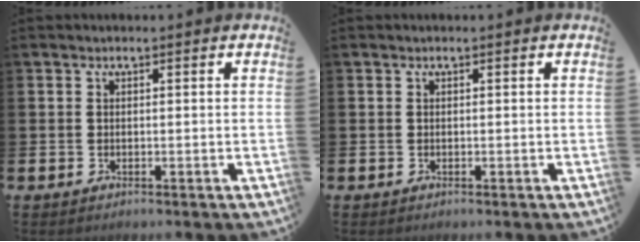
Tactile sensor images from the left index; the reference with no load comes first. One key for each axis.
{"total": 0.0}